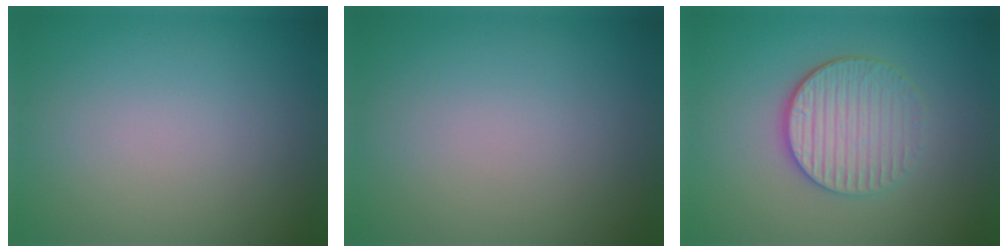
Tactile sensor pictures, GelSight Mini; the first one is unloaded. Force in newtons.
{"total": 0.0}
{"total": 4.3, "press": 3.5, "slide": 2.5}